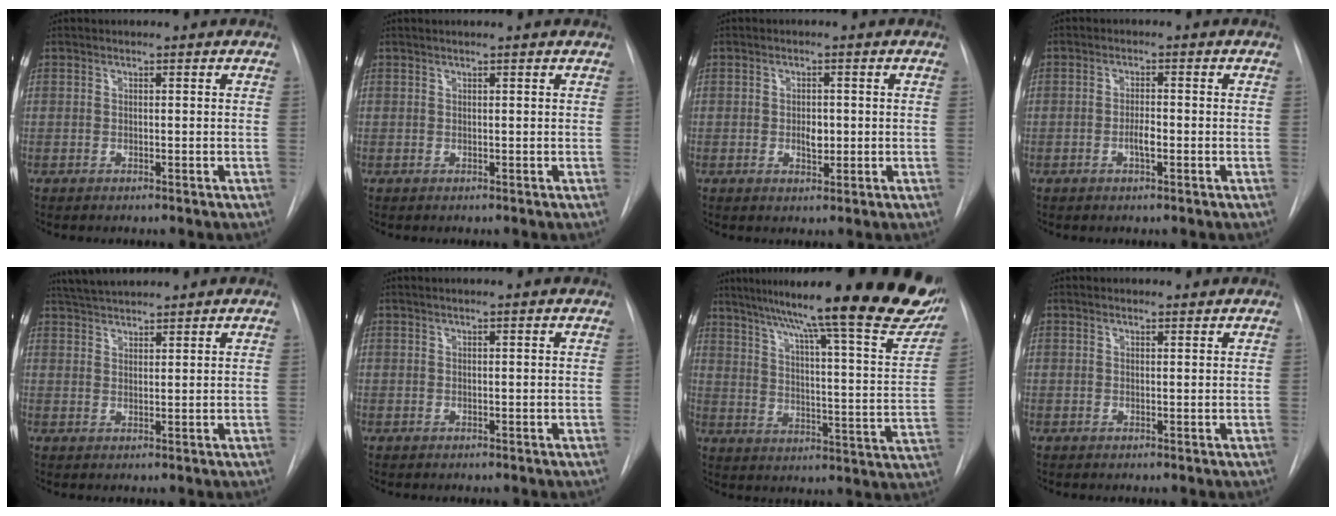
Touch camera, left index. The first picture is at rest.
{"total": 1.5, "force": [1.2, -0.1, 0.8], "torque": [-0.014, 0.018, 0.019]}
{"total": 2.6, "force": [-0.2, 1.5, 2.1], "torque": [-0.033, 0.000, 0.000]}
{"total": 2.3, "force": [-0.8, 0.5, 2.1], "torque": [-0.037, 0.002, -0.015]}
{"total": 5.7, "force": [5.4, 0.3, 1.9], "torque": [-0.038, 0.031, 0.099]}
{"total": 1.8, "force": [1.4, -0.1, 1.1], "torque": [-0.015, 0.020, 0.022]}
{"total": 28.7, "force": [22.8, 2.6, 17.3], "torque": [-0.235, -0.034, 0.294]}
{"total": 1.4, "force": [1.3, 0.4, 0.3], "torque": [-0.010, 0.005, 0.018]}